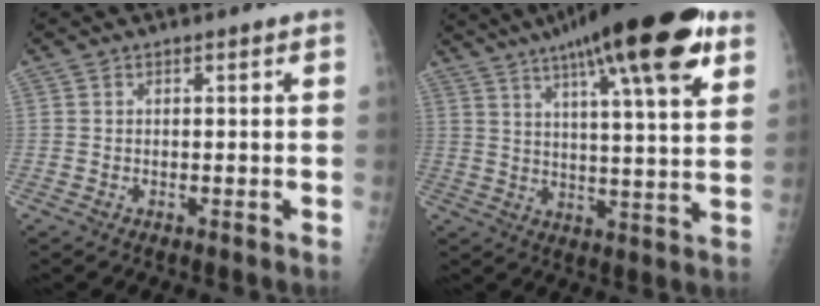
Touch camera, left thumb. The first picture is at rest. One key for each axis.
{"total": 23.1, "fx": 13.3, "fy": 4.8, "fz": 18.2, "tx": -0.271, "ty": -0.022, "tz": 0.195}